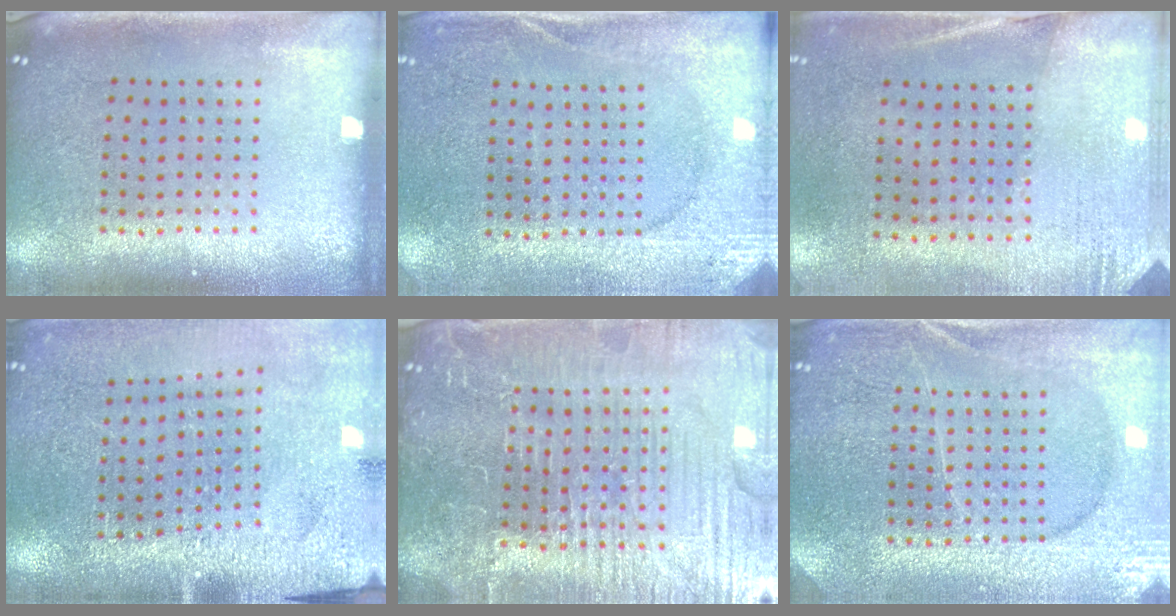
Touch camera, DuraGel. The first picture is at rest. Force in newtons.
{"total": 2.6, "press": 2.5, "slide": 0.6}
{"total": 2.6, "press": 2.3, "slide": 1.3}
{"total": 3.0, "press": 3.0, "slide": 0.4}
{"total": 5.9, "press": 5.4, "slide": 2.4}
{"total": 3.7, "press": 3.6, "slide": 0.8}